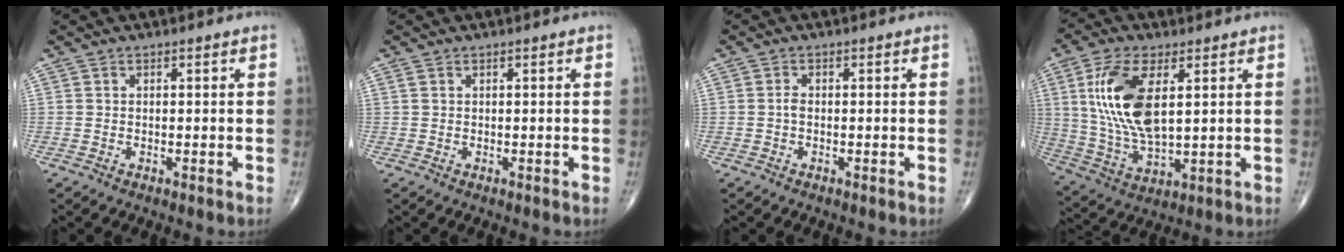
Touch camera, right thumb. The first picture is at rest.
{"total": 0.6, "force": [0.4, 0.2, 0.4], "torque": [-0.010, 0.008, 0.010]}
{"total": 1.0, "force": [-0.2, 0.6, 0.8], "torque": [-0.014, 0.001, -0.007]}
{"total": 15.3, "force": [3.9, 6.9, 13.1], "torque": [-0.269, -0.016, 0.083]}